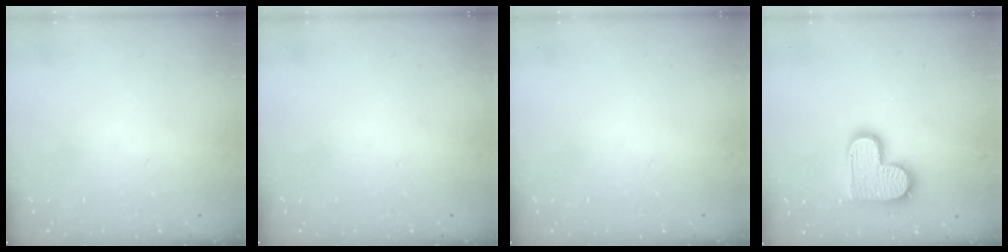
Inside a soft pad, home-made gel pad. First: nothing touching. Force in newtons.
{"total": 0.0}
{"total": 0.0}
{"total": 15.4, "press": 15.4, "slide": 1.1}